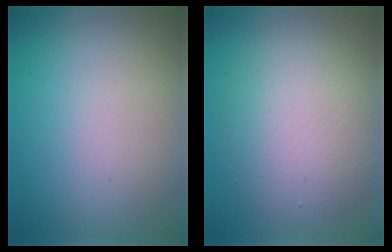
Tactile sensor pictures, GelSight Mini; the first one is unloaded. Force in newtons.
{"total": 5.7, "press": 5.7, "slide": 0.6}